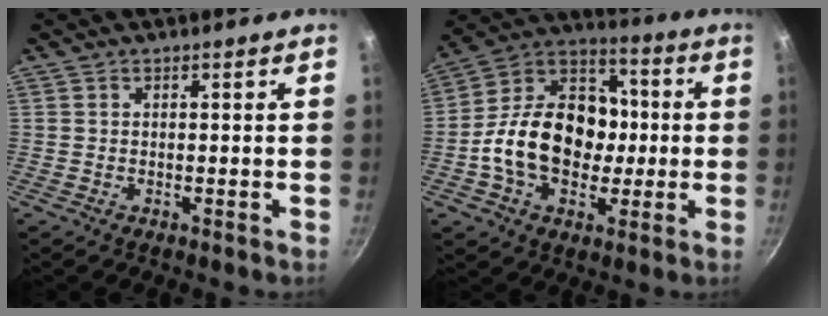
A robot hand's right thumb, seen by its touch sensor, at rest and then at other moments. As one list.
[{"total": 20.3, "force": [-1.8, 15.0, 13.6], "torque": [-0.194, 0.040, -0.046]}]